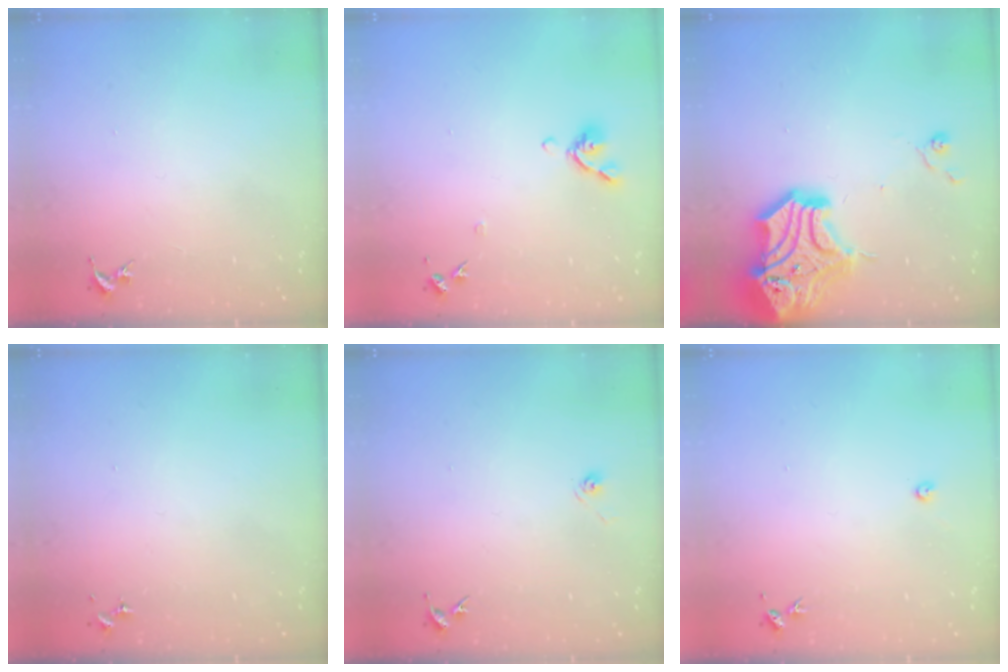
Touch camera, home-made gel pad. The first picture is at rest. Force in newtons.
{"total": 7.9, "press": 7.8, "slide": 1.5}
{"total": 21.9, "press": 21.7, "slide": 2.9}
{"total": 0.0}
{"total": 3.2, "press": 2.6, "slide": 1.8}
{"total": 2.4, "press": 2.4, "slide": 0.3}